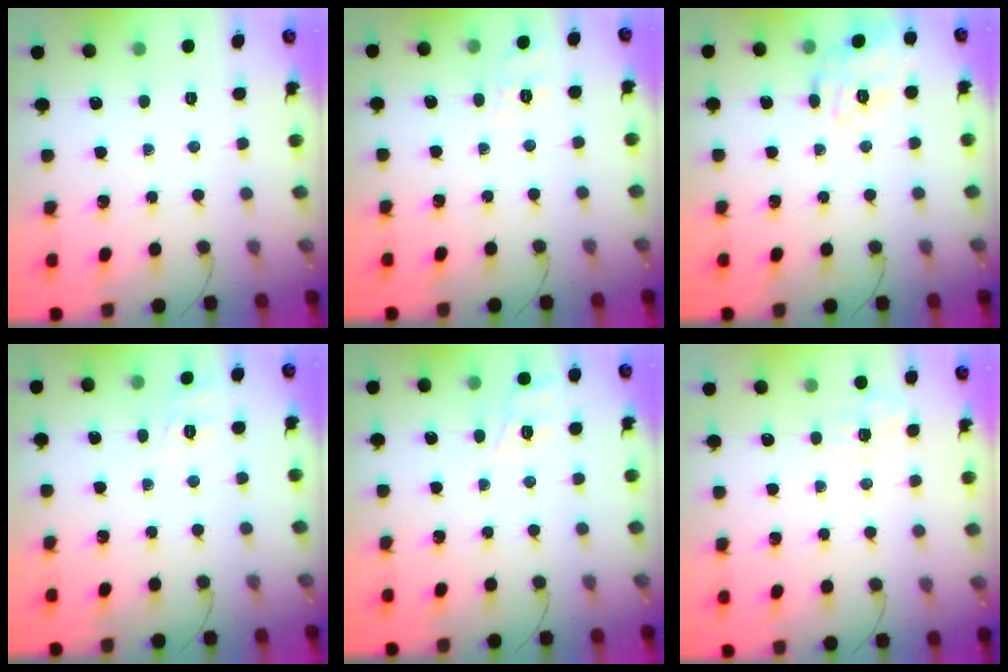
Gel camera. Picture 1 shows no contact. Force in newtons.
{"total": 1.7, "press": 0.5, "slide": 1.6}
{"total": 14.6, "press": 14.6, "slide": 0.9}
{"total": 2.0, "press": 0.4, "slide": 1.9}
{"total": 7.8, "press": 7.7, "slide": 1.6}
{"total": 2.5, "press": 1.8, "slide": 1.7}